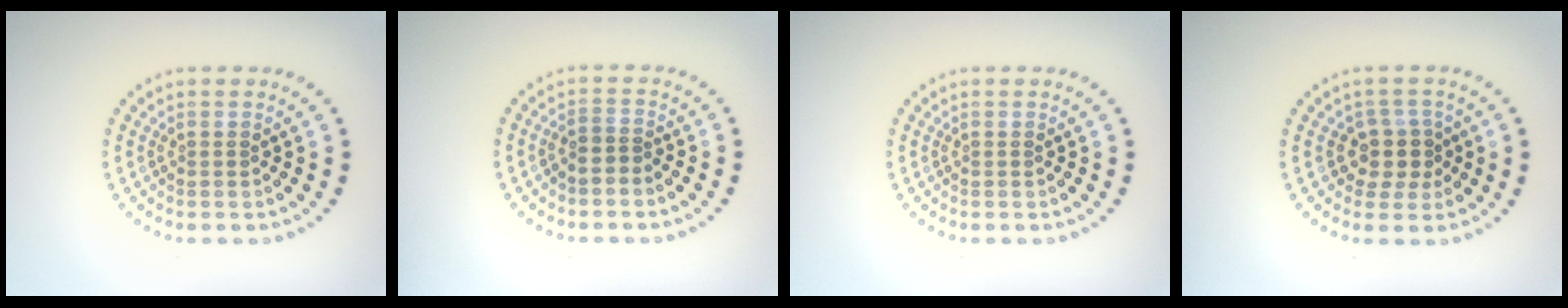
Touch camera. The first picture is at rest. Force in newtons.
{"total": 1.1, "press": 0.8, "slide": 0.7}
{"total": 0.0}
{"total": 2.8, "press": 2.4, "slide": 1.5}